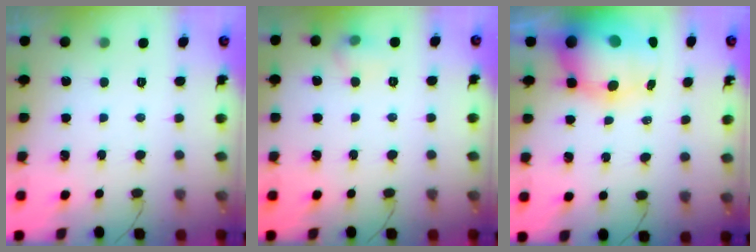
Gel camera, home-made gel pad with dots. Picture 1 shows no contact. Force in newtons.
{"total": 5.1, "press": 4.8, "slide": 1.6}
{"total": 12.3, "press": 11.9, "slide": 2.9}